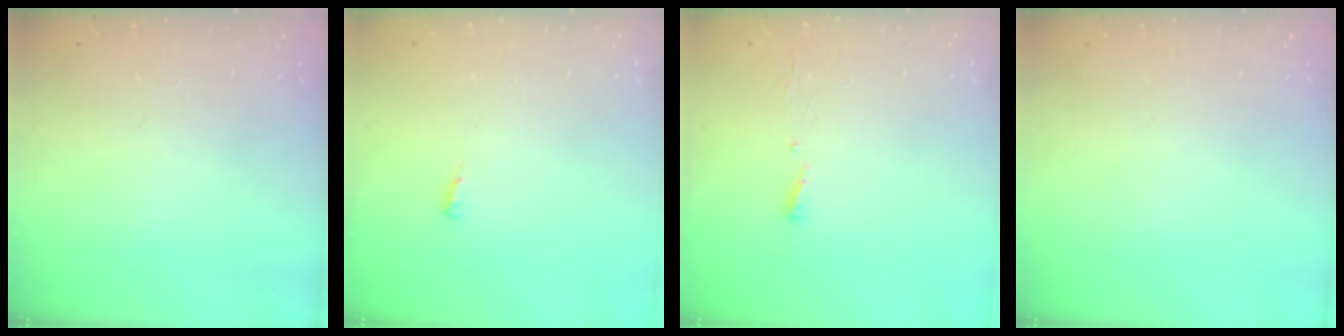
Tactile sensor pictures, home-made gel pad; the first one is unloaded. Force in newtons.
{"total": 4.9, "press": 4.9, "slide": 0.5}
{"total": 4.1, "press": 4.0, "slide": 1.0}
{"total": 0.0}